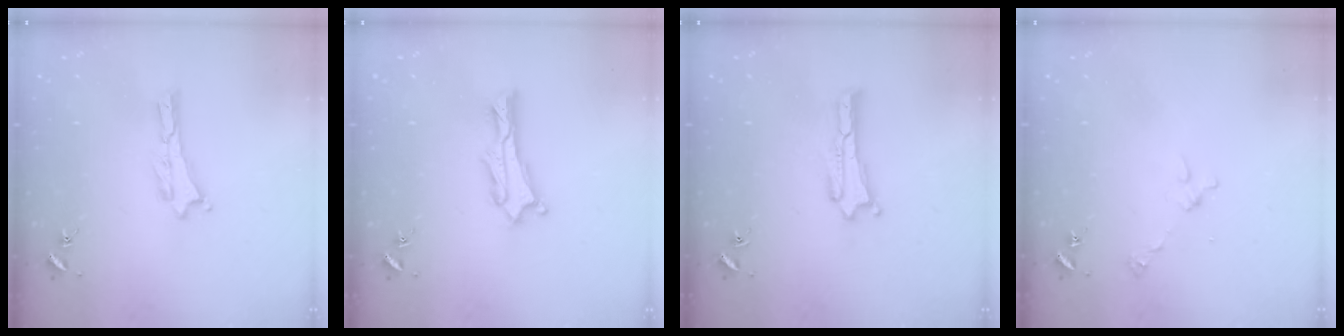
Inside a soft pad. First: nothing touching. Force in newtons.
{"total": 1.1, "press": 1.1, "slide": 0.2}
{"total": 0.0}
{"total": 2.9, "press": 2.9, "slide": 0.2}